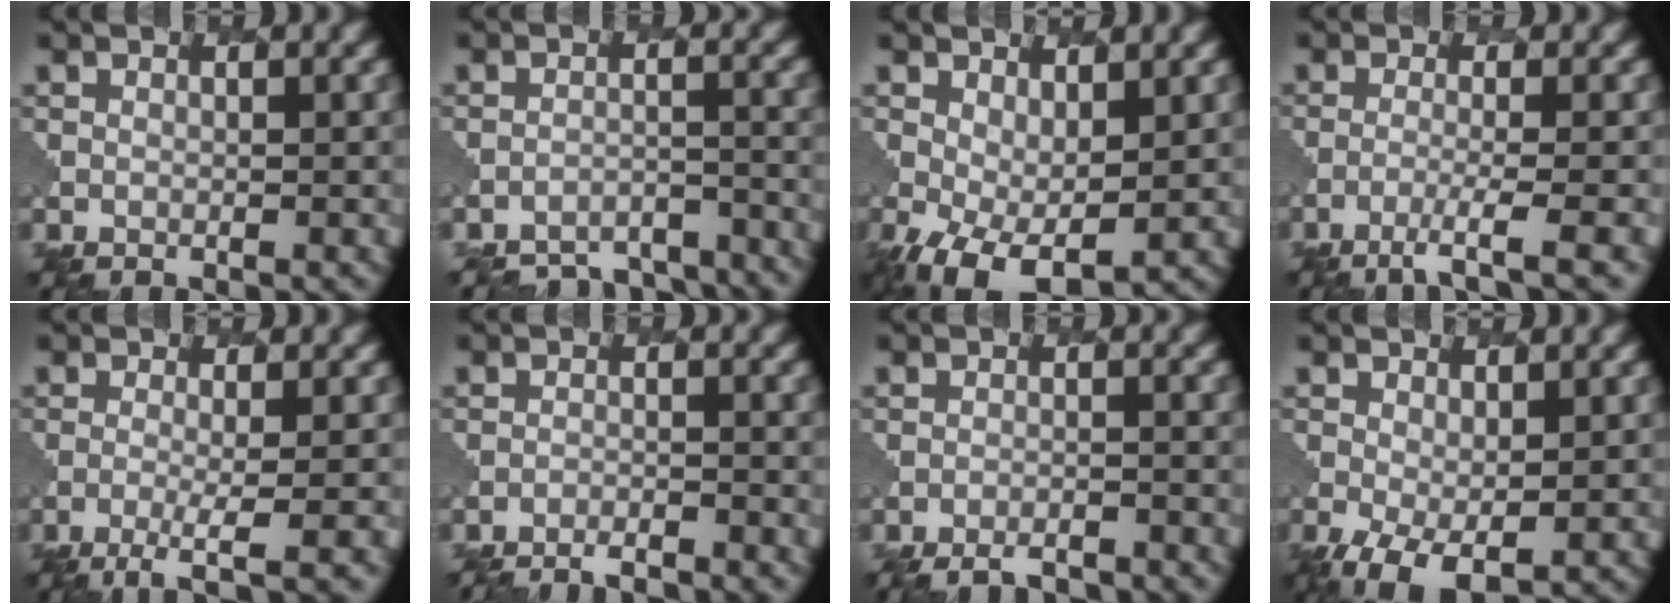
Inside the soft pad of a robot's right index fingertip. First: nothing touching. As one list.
[{"total": 7.0, "force": [-6.8, 1.5, 0.5], "torque": [-0.004, -0.006, -0.086]}, {"total": 5.1, "force": [-0.8, 3.0, 4.0], "torque": [-0.093, -0.017, -0.005]}, {"total": 3.1, "force": [-1.7, 0.3, 2.6], "torque": [-0.039, 0.002, -0.046]}, {"total": 3.2, "force": [-1.3, 0.5, 2.8], "torque": [-0.047, -0.002, -0.033]}, {"total": 5.3, "force": [-5.1, 0.8, 1.2], "torque": [-0.010, 0.005, -0.073]}, {"total": 5.9, "force": [-5.6, 1.3, 1.4], "torque": [-0.006, 0.007, -0.070]}, {"total": 3.9, "force": [-1.2, 2.1, 3.1], "torque": [-0.070, -0.017, -0.017]}]